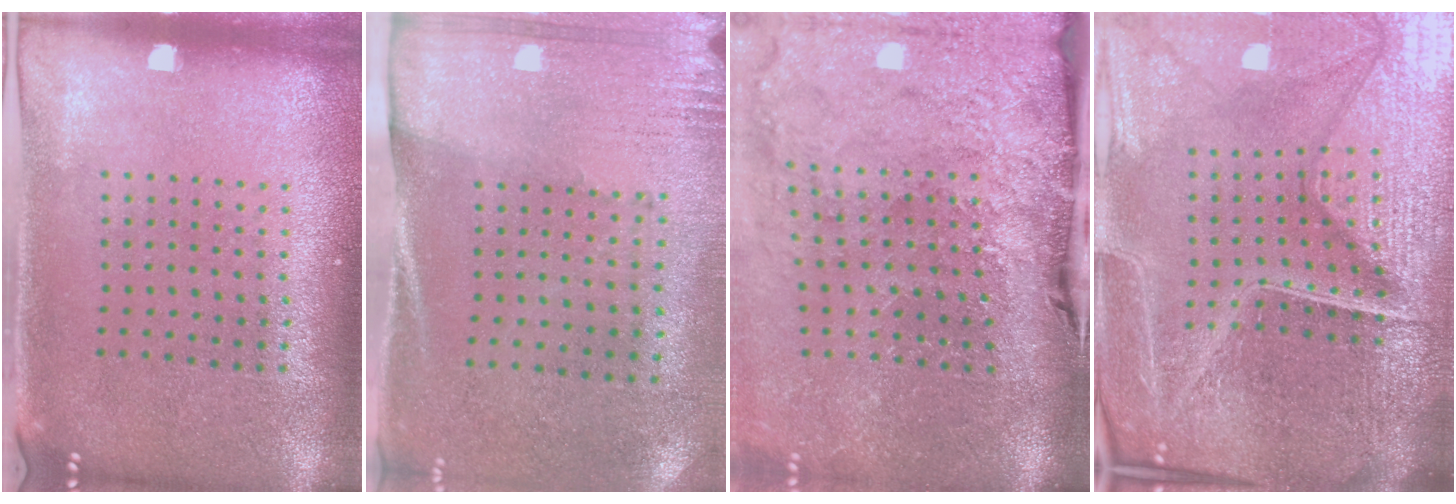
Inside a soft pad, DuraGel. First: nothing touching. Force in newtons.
{"total": 2.8, "press": 2.4, "slide": 1.4}
{"total": 4.5, "press": 3.5, "slide": 2.8}
{"total": 6.8, "press": 6.0, "slide": 3.2}